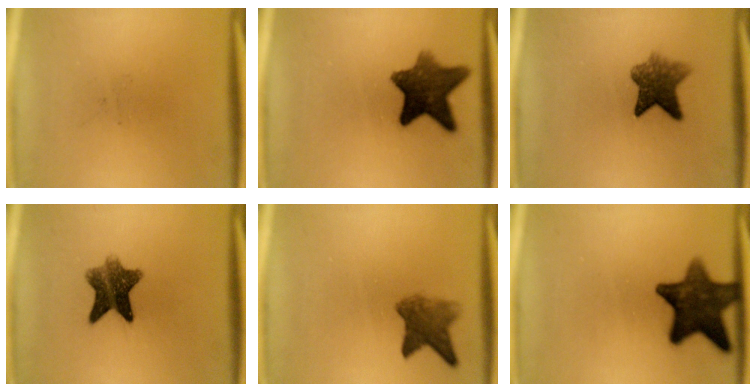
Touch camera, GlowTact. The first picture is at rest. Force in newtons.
{"total": 10.4}
{"total": 6.5}
{"total": 8.1}
{"total": 5.2}
{"total": 12.7}